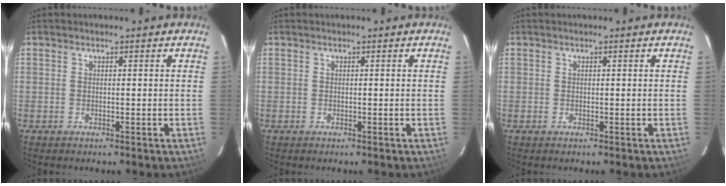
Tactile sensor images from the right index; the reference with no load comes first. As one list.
[{"total": 0.0}, {"total": 0.0}]